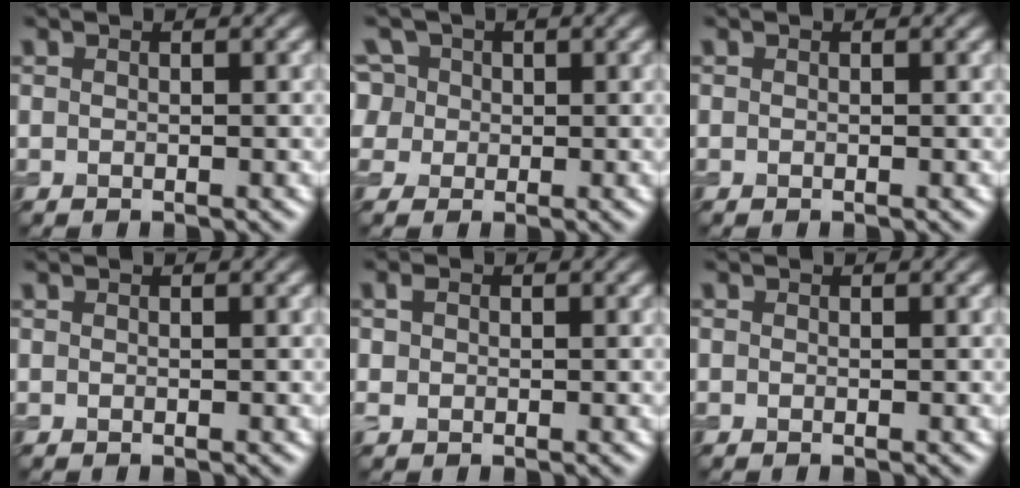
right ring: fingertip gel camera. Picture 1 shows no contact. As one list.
[{"total": 6.5, "force": [2.3, 5.3, 2.9], "torque": [-0.058, 0.033, 0.011]}, {"total": 0.0}, {"total": 0.0}, {"total": 1.7, "force": [0.2, 1.4, 0.8], "torque": [-0.019, 0.002, 0.002]}, {"total": 0.0}]